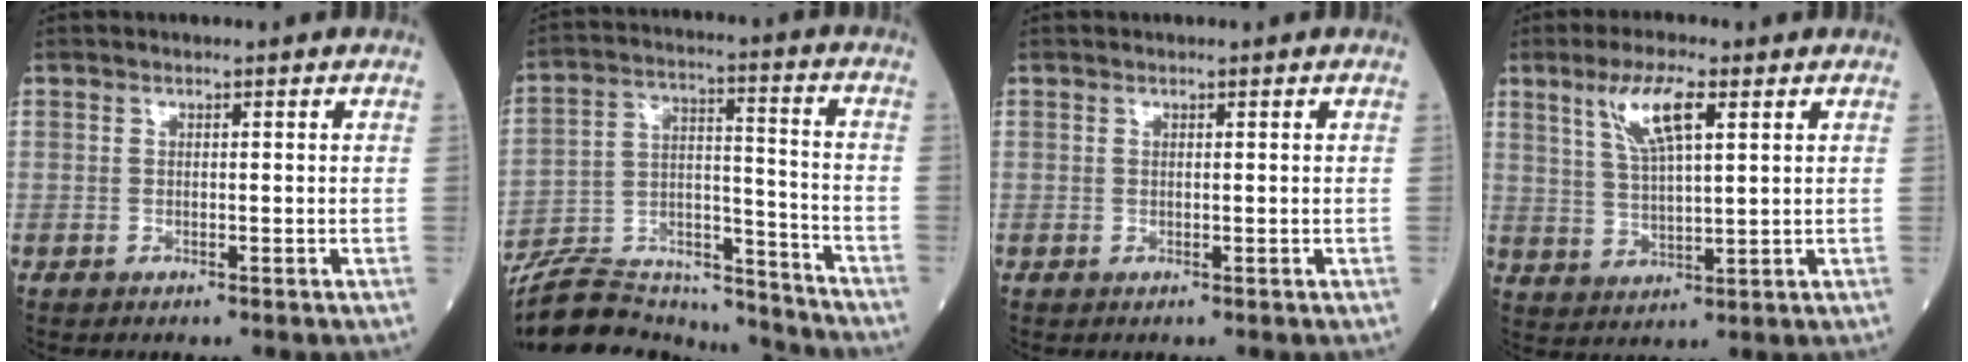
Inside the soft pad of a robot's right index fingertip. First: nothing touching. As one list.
[{"total": 18.7, "force": [-17.8, 3.9, 4.3], "torque": [-0.096, 0.036, -0.284]}, {"total": 0.0}, {"total": 7.7, "force": [3.8, 1.3, 6.5], "torque": [-0.134, 0.006, 0.077]}]